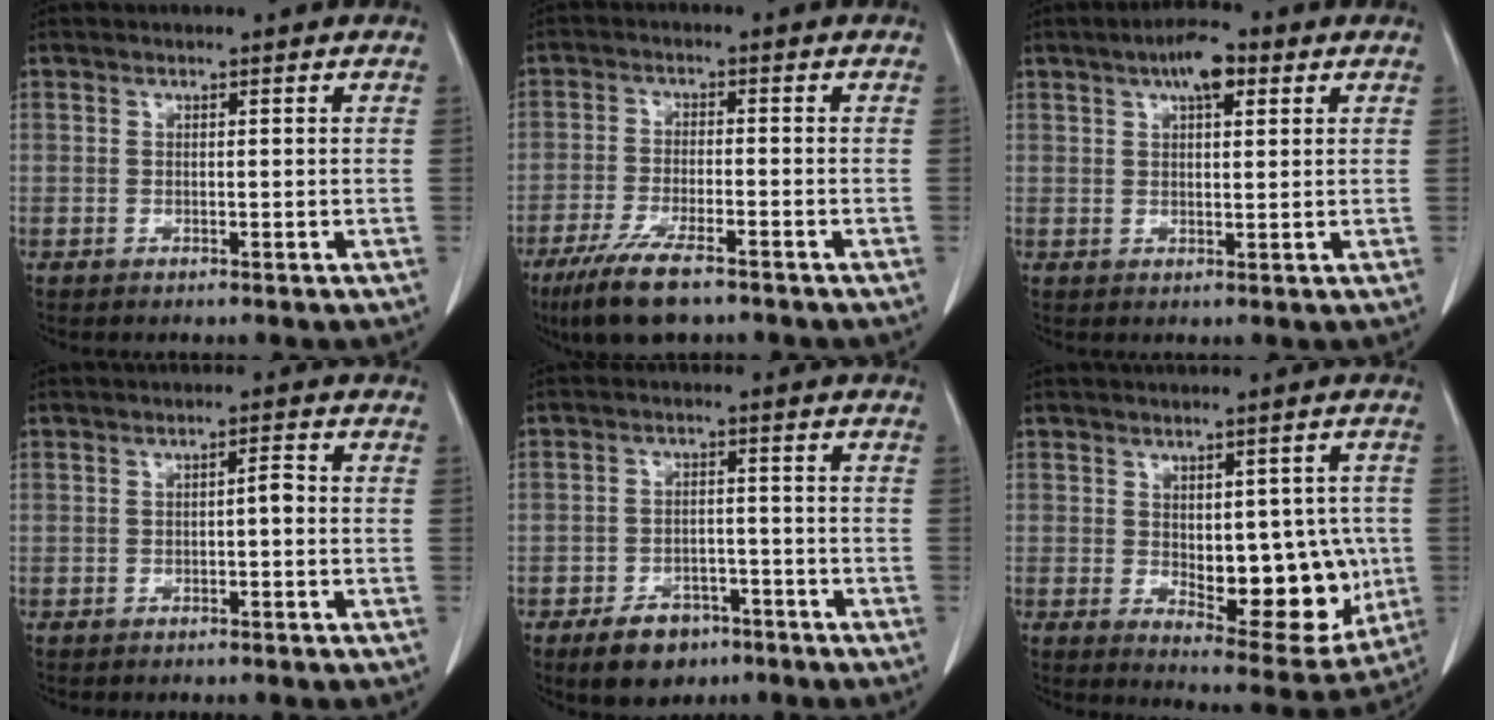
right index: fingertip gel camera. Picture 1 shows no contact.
{"total": 9.1, "force": [-6.5, 1.9, 6.2], "torque": [-0.116, -0.020, -0.108]}
{"total": 5.2, "force": [2.7, 1.6, 4.1], "torque": [-0.072, 0.010, 0.041]}
{"total": 1.6, "force": [-0.3, 0.3, 1.5], "torque": [-0.021, 0.004, -0.006]}
{"total": 6.8, "force": [-4.4, 4.2, 3.0], "torque": [-0.054, 0.003, -0.065]}
{"total": 12.7, "force": [-1.0, 5.8, 11.3], "torque": [-0.133, -0.002, 0.009]}